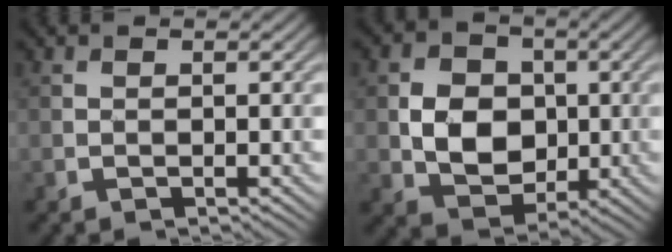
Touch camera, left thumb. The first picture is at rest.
{"total": 7.3, "force": [0.0, 5.9, 4.2], "torque": [-0.090, 0.001, -0.008]}